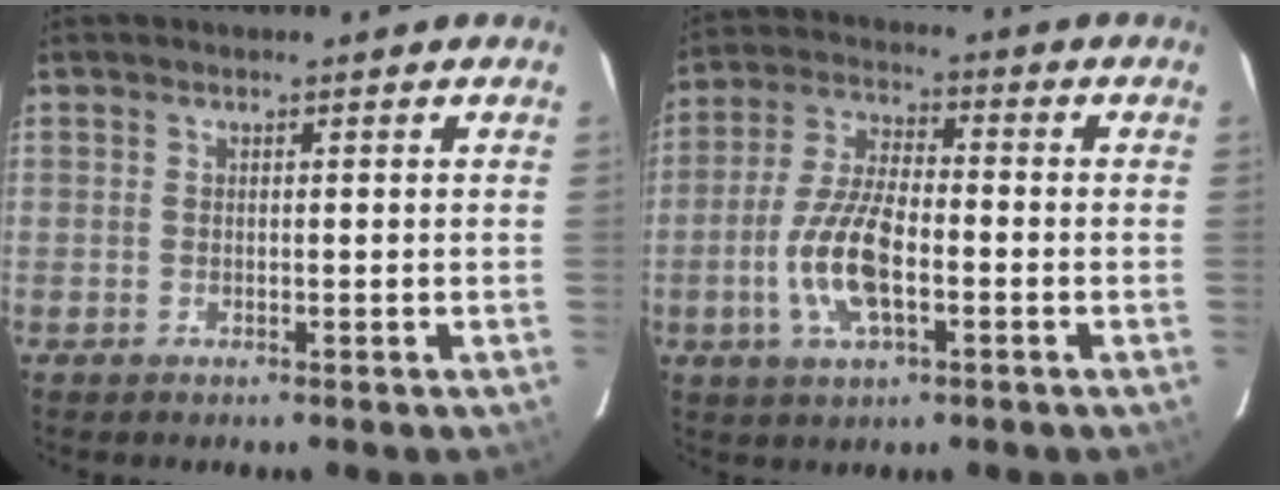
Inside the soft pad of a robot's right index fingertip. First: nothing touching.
{"total": 11.4, "force": [-3.4, 4.5, 9.9], "torque": [-0.209, 0.002, -0.064]}